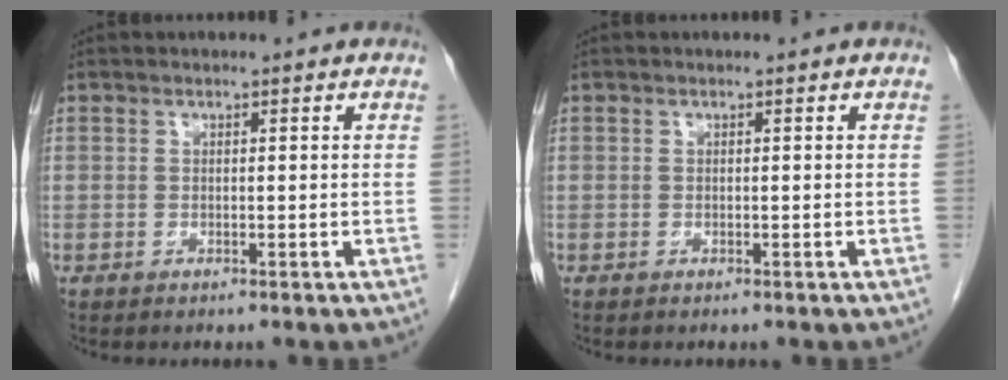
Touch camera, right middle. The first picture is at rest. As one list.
[{"total": 0.0}]